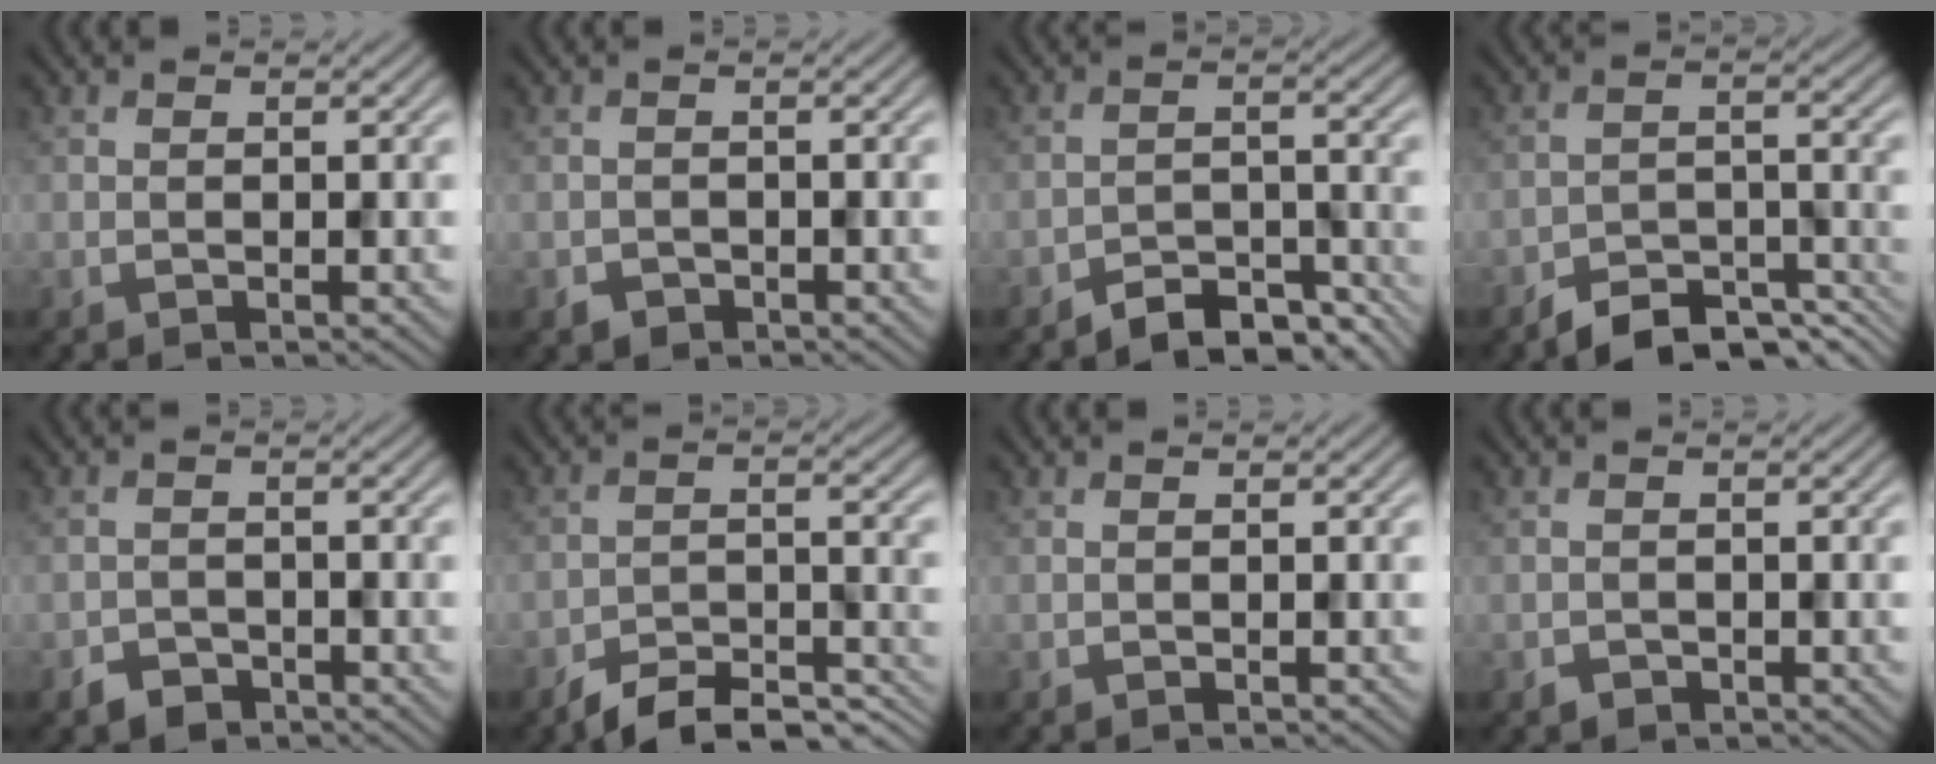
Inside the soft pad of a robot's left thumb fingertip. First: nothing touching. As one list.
[{"total": 1.4, "force": [-0.9, 1.0, 0.4], "torque": [-0.005, -0.004, -0.019]}, {"total": 5.6, "force": [-4.7, 1.9, 2.4], "torque": [-0.032, 0.001, -0.079]}, {"total": 6.8, "force": [-5.7, 2.3, 3.0], "torque": [-0.044, -0.004, -0.097]}, {"total": 2.4, "force": [-1.8, 1.4, 0.7], "torque": [-0.009, -0.002, -0.040]}, {"total": 7.2, "force": [-6.2, 1.9, 3.1], "torque": [-0.050, -0.003, -0.104]}, {"total": 0.0}, {"total": 1.0, "force": [-0.7, 0.7, 0.2], "torque": [-0.003, -0.003, -0.014]}]